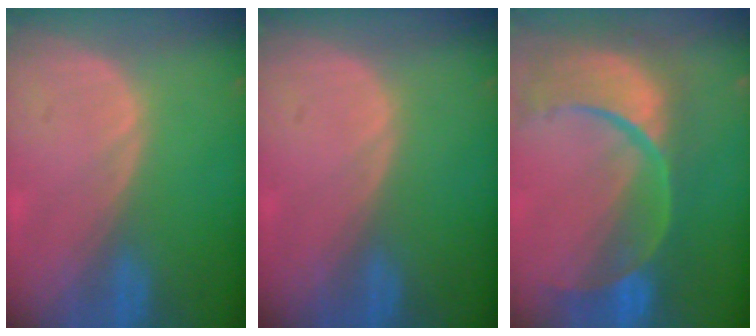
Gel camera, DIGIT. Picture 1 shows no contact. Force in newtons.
{"total": 0.0}
{"total": 13.6, "press": 10.9, "slide": 8.2}